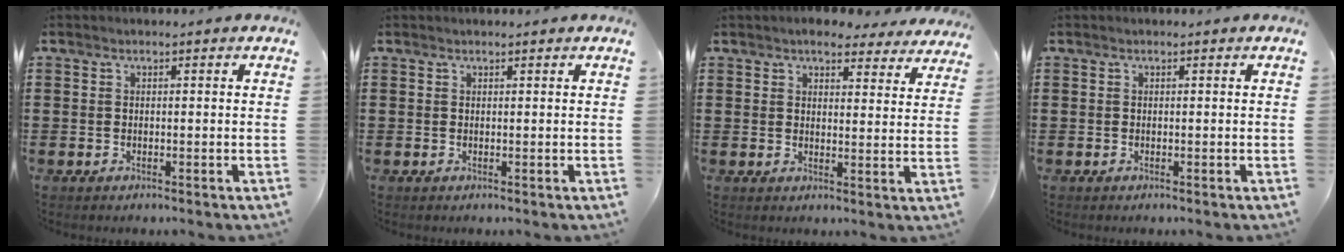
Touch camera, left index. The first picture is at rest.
{"total": 0.0}
{"total": 4.8, "force": [4.5, 1.1, 1.3], "torque": [-0.033, -0.013, 0.081]}
{"total": 0.0}